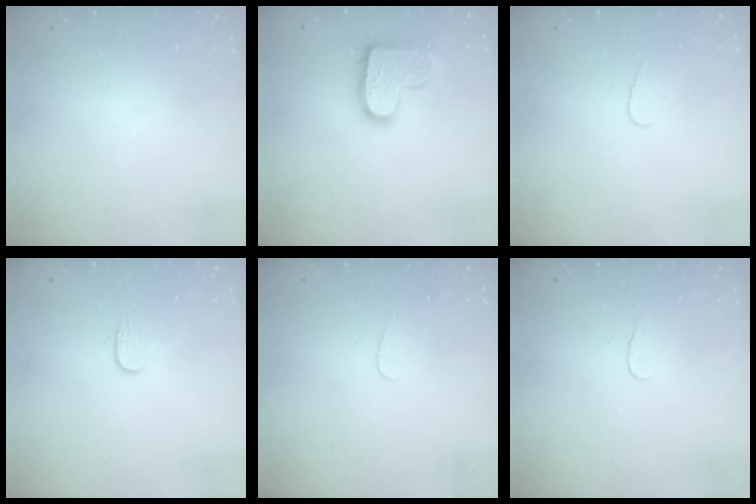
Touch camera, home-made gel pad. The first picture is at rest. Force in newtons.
{"total": 14.2, "press": 14.2, "slide": 0.8}
{"total": 3.6, "press": 3.6, "slide": 0.3}
{"total": 3.4, "press": 3.4, "slide": 0.4}
{"total": 3.5, "press": 3.5, "slide": 0.3}
{"total": 3.8, "press": 3.8, "slide": 0.3}